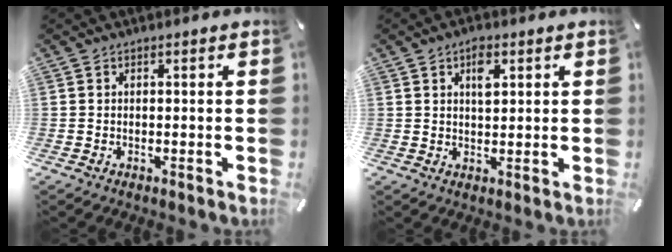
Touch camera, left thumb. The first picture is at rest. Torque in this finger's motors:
{"motor_torque": [0.72, 0.62, 0.27, -0.55, 0.15]}